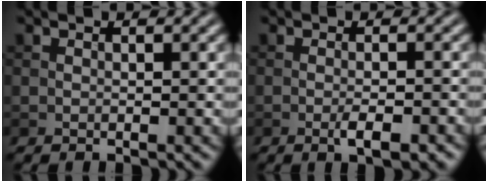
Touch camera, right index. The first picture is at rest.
{"total": 2.6, "force": [-1.4, 0.6, 2.2], "torque": [-0.039, -0.001, -0.023]}